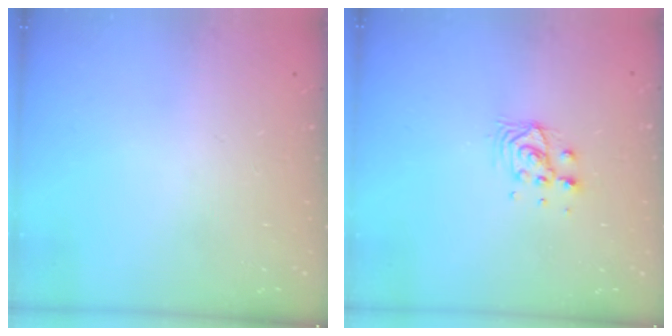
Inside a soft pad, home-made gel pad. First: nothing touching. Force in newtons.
{"total": 7.6, "press": 7.6, "slide": 0.3}